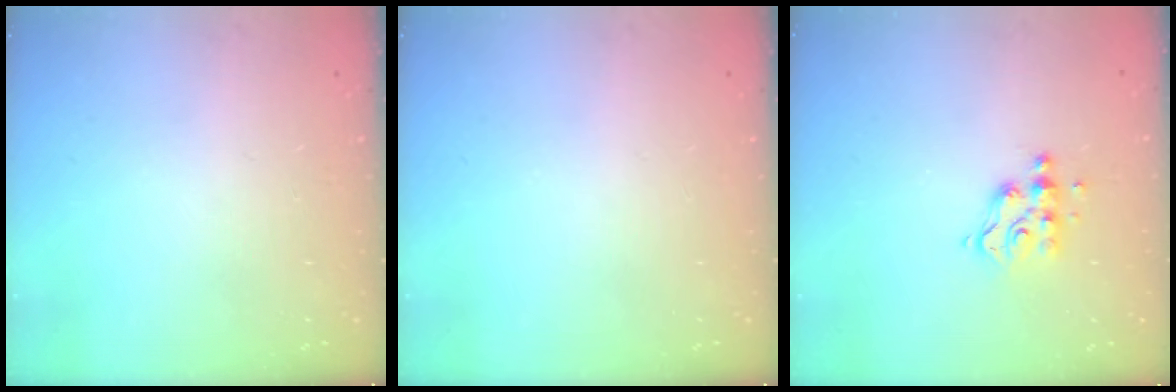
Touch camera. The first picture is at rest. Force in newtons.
{"total": 0.0}
{"total": 7.2, "press": 7.2, "slide": 0.2}